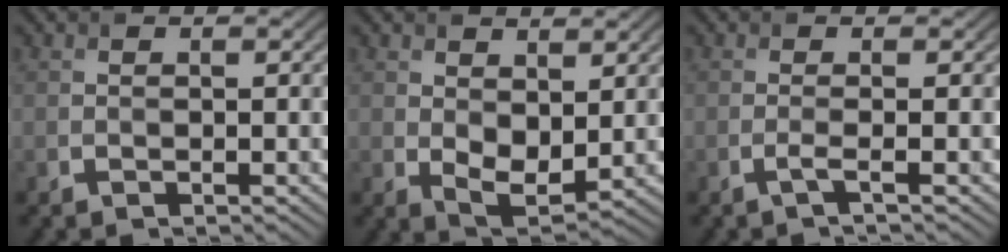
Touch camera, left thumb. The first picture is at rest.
{"total": 4.6, "force": [1.0, 2.8, 3.5], "torque": [-0.071, -0.012, 0.023]}
{"total": 1.6, "force": [-0.6, 0.2, 1.5], "torque": [-0.025, 0.002, -0.020]}